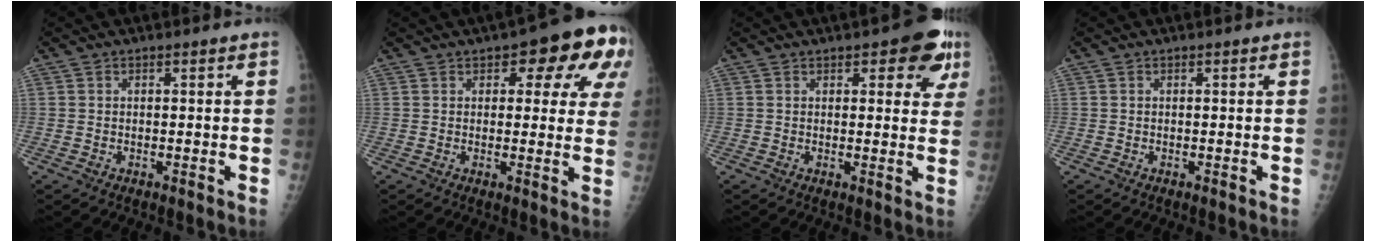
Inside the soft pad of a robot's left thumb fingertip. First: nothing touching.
{"total": 13.6, "force": [5.9, 6.1, 10.6], "torque": [-0.079, -0.006, 0.061]}
{"total": 8.3, "force": [4.3, 3.7, 6.1], "torque": [-0.034, -0.011, 0.044]}
{"total": 0.0}